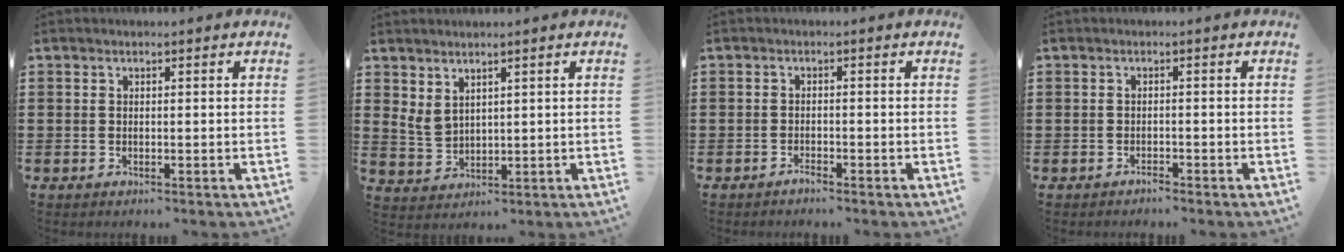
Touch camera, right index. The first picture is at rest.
{"total": 3.1, "force": [2.3, 1.6, 1.2], "torque": [-0.032, 0.002, 0.045]}
{"total": 0.9, "force": [-0.9, 0.0, 0.2], "torque": [-0.008, -0.003, -0.018]}
{"total": 1.0, "force": [-1.0, 0.2, 0.1], "torque": [-0.004, 0.002, -0.021]}